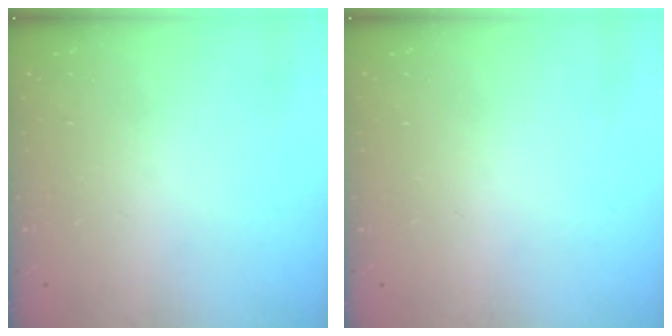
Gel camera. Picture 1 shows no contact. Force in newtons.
{"total": 0.0}